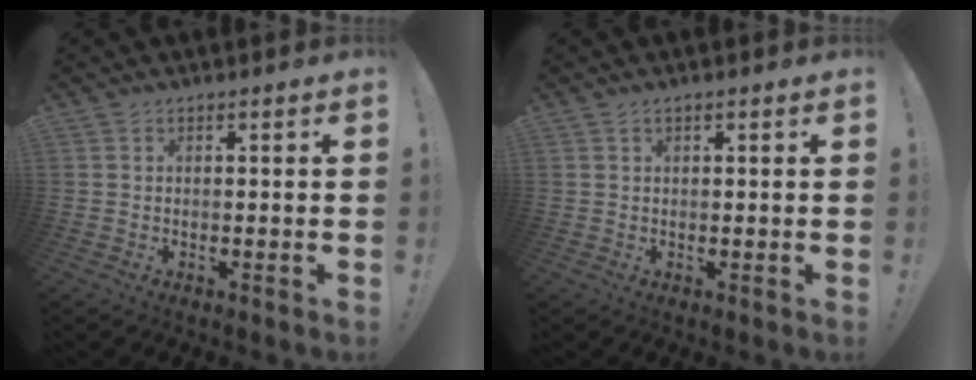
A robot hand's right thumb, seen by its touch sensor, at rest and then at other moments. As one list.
[{"total": 0.7, "force": [0.5, 0.3, 0.5], "torque": [-0.002, -0.002, 0.007]}]